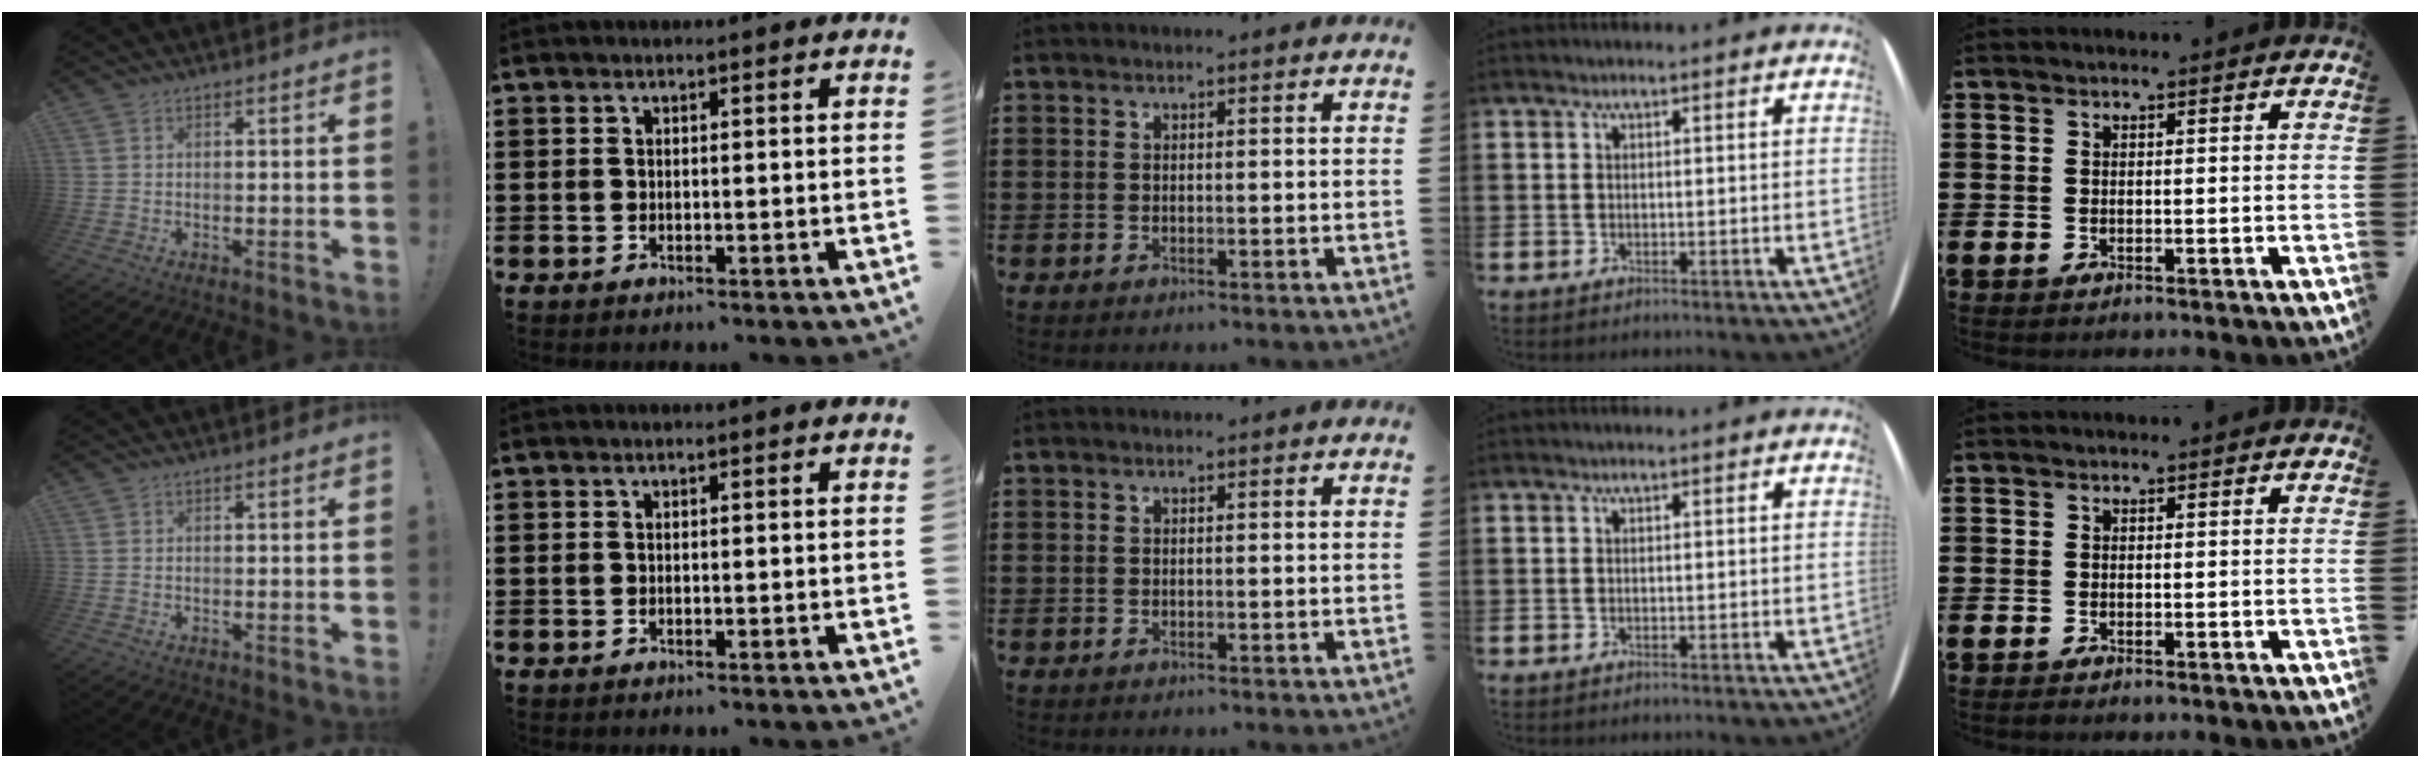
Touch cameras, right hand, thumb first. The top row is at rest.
{}